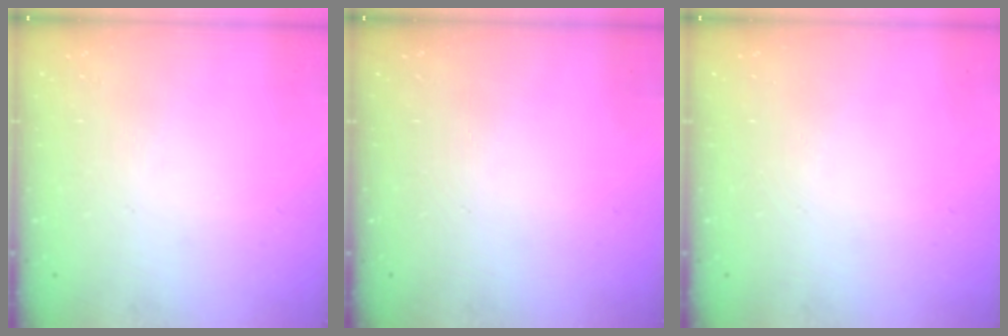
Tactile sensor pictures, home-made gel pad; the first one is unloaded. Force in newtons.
{"total": 0.0}
{"total": 0.0}